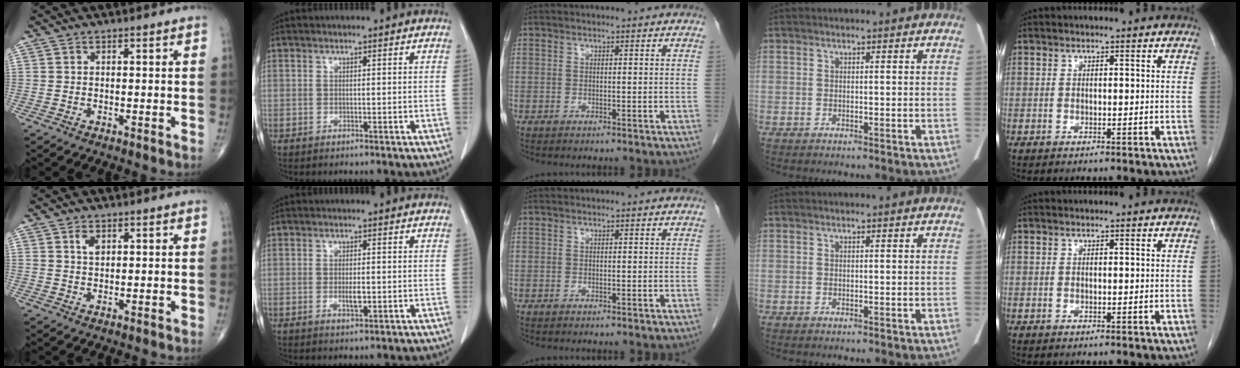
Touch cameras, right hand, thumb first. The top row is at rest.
{"thumb": {"total": 2.3, "force": [1.0, 1.4, 1.5], "torque": [-0.021, -0.002, 0.019]}, "index": {"total": 2.2, "force": [-0.4, 0.7, 2.1], "torque": [-0.040, -0.002, -0.005]}}